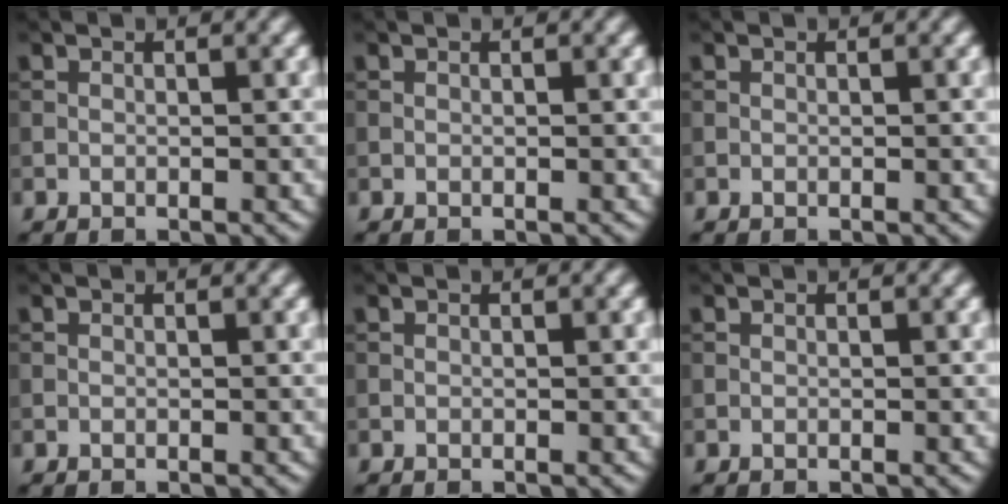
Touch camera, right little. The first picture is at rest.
{"total": 0.0}
{"total": 0.0}
{"total": 0.0}
{"total": 0.0}
{"total": 0.0}